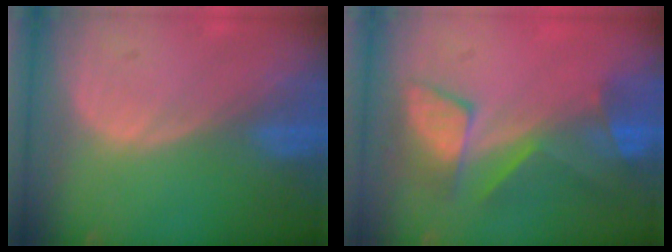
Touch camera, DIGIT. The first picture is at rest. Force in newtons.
{"total": 7.5, "press": 7.4, "slide": 1.3}